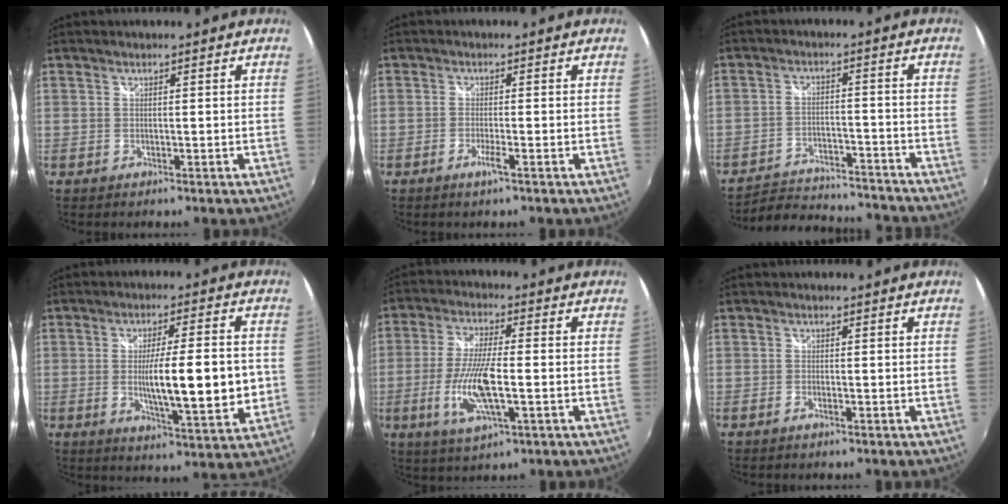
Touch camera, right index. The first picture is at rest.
{"total": 2.0, "force": [-1.1, -0.3, 1.6], "torque": [-0.035, -0.005, -0.024]}
{"total": 17.6, "force": [-16.3, 3.8, 5.4], "torque": [-0.120, 0.006, -0.224]}
{"total": 13.0, "force": [-1.1, 1.9, 12.8], "torque": [-0.205, -0.018, -0.010]}
{"total": 11.5, "force": [-2.6, 3.0, 10.8], "torque": [-0.222, -0.012, -0.050]}
{"total": 0.8, "force": [-0.5, -0.1, 0.6], "torque": [-0.010, 0.000, -0.010]}